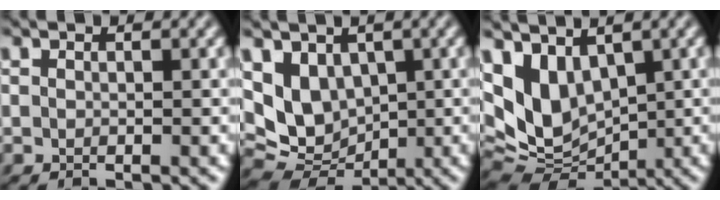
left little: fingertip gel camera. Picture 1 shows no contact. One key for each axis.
{"total": 6.6, "fx": 1.6, "fy": 5.2, "fz": 3.9, "tx": -0.075, "ty": -0.015, "tz": 0.038}
{"total": 7.6, "fx": 2.2, "fy": 5.1, "fz": 5.2, "tx": -0.108, "ty": -0.007, "tz": 0.059}